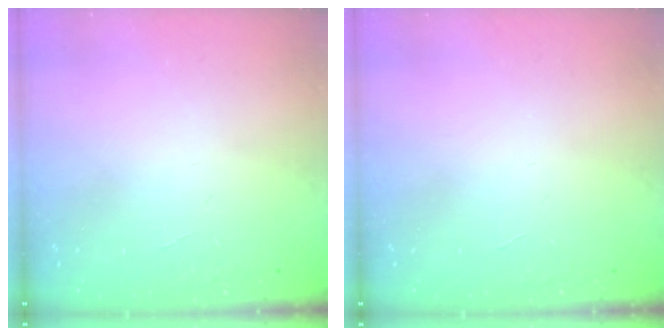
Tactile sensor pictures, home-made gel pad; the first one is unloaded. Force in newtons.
{"total": 0.0}